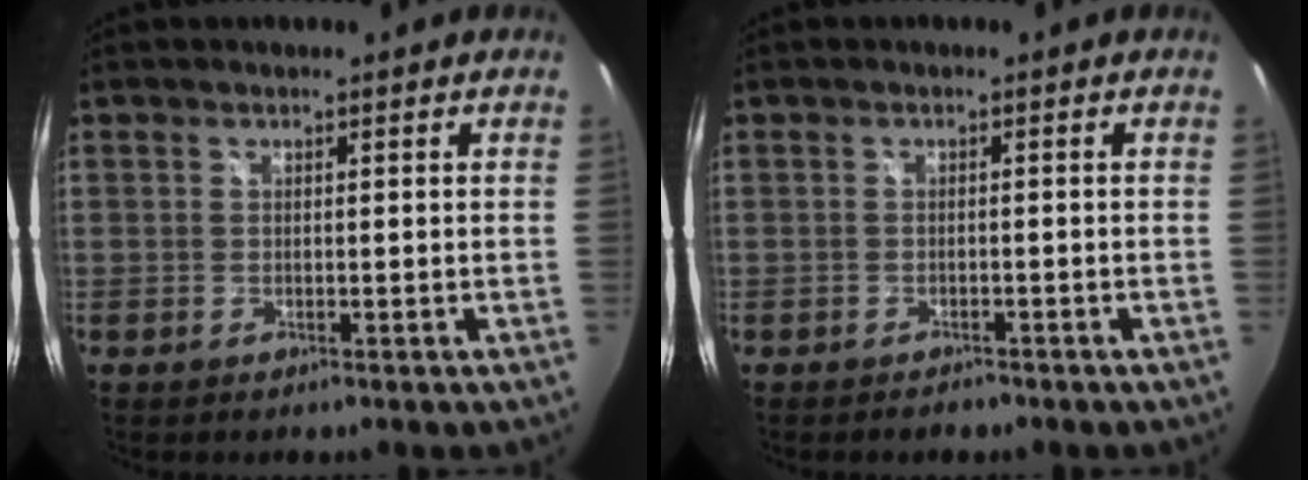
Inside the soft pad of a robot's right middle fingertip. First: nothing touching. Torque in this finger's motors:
{"motor_torque": [0.07, -0.51, -0.18, -0.01]}